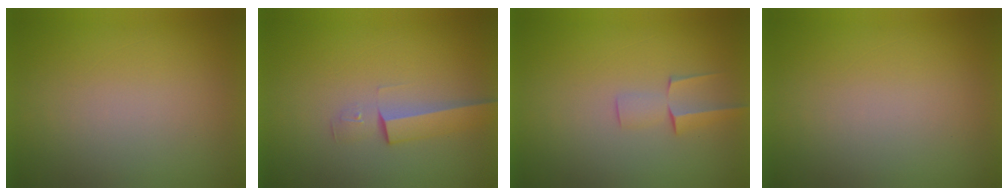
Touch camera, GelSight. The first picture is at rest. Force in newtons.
{"total": 2.6}
{"total": 2.1}
{"total": 0.0}